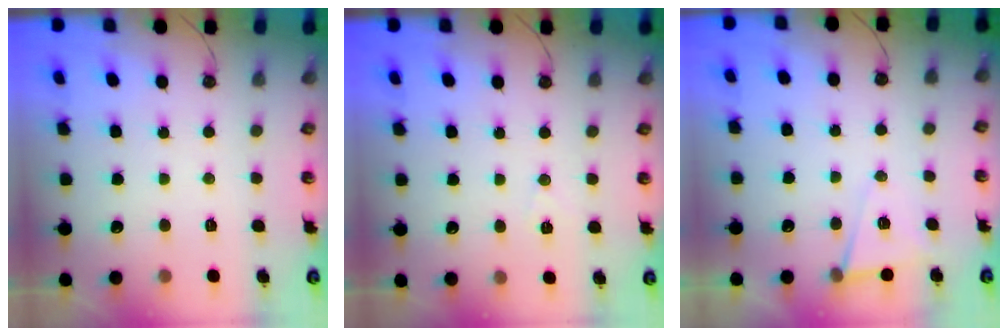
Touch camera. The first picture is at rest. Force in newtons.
{"total": 4.7, "press": 3.0, "slide": 3.6}
{"total": 7.7, "press": 6.0, "slide": 4.8}